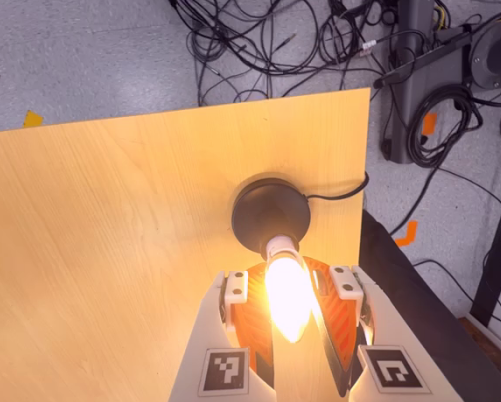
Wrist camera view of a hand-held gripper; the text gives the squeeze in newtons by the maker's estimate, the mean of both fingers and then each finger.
{"total": 15.9, "left": 14.1, "right": 17.8}